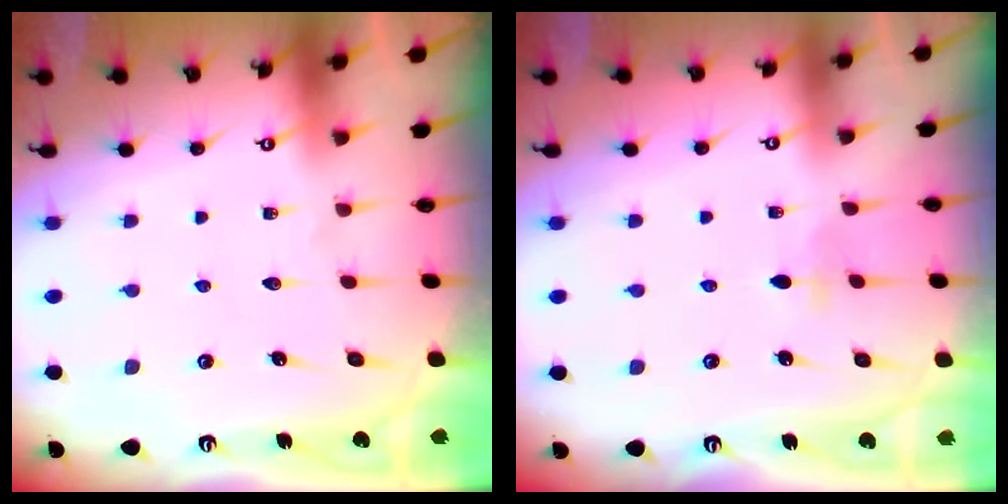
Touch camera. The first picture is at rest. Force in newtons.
{"total": 2.8, "press": 2.7, "slide": 0.6}